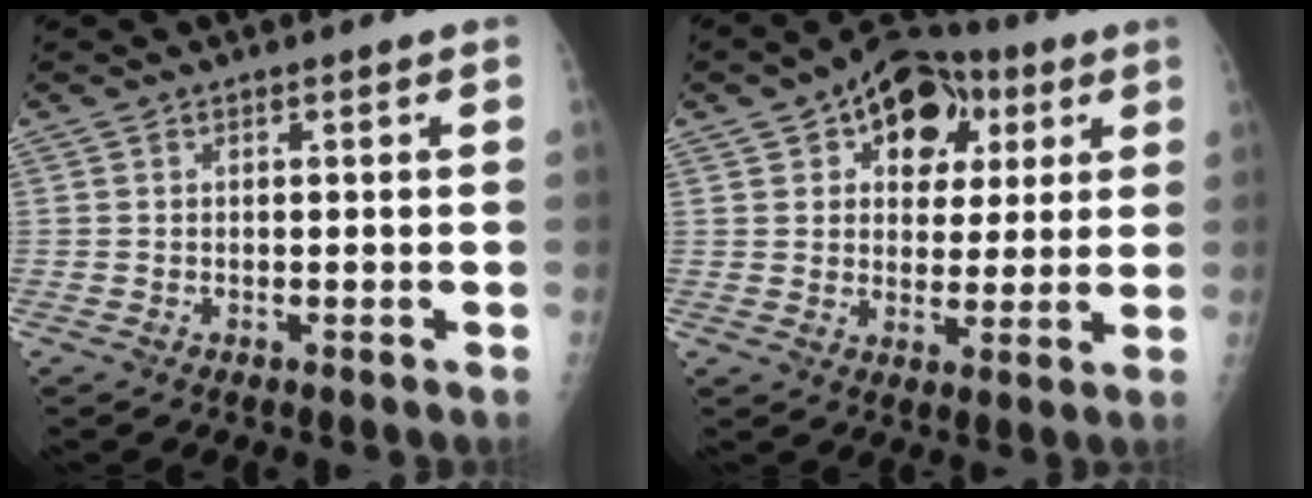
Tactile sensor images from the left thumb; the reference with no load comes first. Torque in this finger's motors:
{"motor_torque": [0.82, 1.28, 0.34, 0.15, 0.04]}